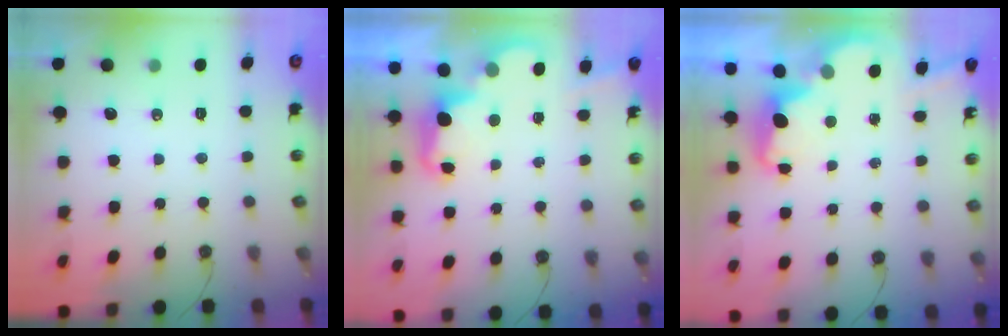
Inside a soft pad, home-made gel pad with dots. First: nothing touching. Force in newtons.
{"total": 2.5, "press": 2.4, "slide": 0.6}
{"total": 3.9, "press": 3.8, "slide": 0.7}